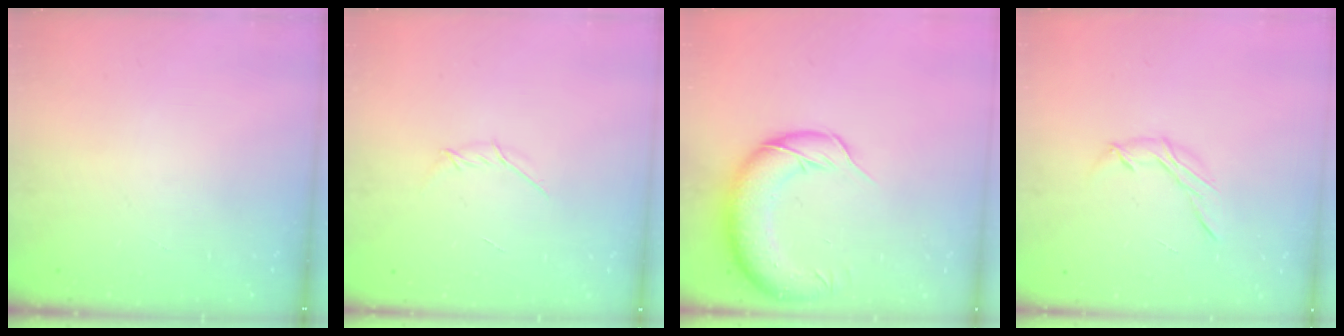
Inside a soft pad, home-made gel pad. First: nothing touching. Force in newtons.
{"total": 3.4, "press": 3.3, "slide": 0.9}
{"total": 13.7, "press": 13.3, "slide": 3.1}
{"total": 6.4, "press": 6.4, "slide": 0.7}